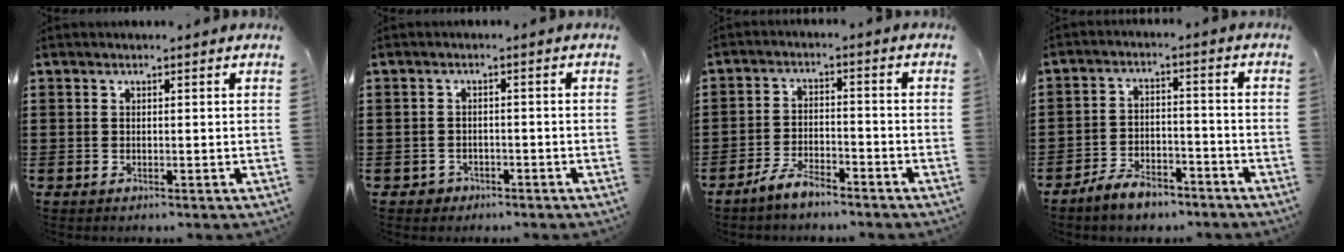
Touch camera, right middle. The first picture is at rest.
{"total": 1.5, "force": [-1.2, 0.9, 0.0], "torque": [-0.005, 0.001, -0.029]}
{"total": 4.7, "force": [-4.1, 1.1, 2.0], "torque": [-0.047, 0.004, -0.083]}
{"total": 5.3, "force": [-4.8, 1.4, 1.6], "torque": [-0.031, 0.010, -0.094]}